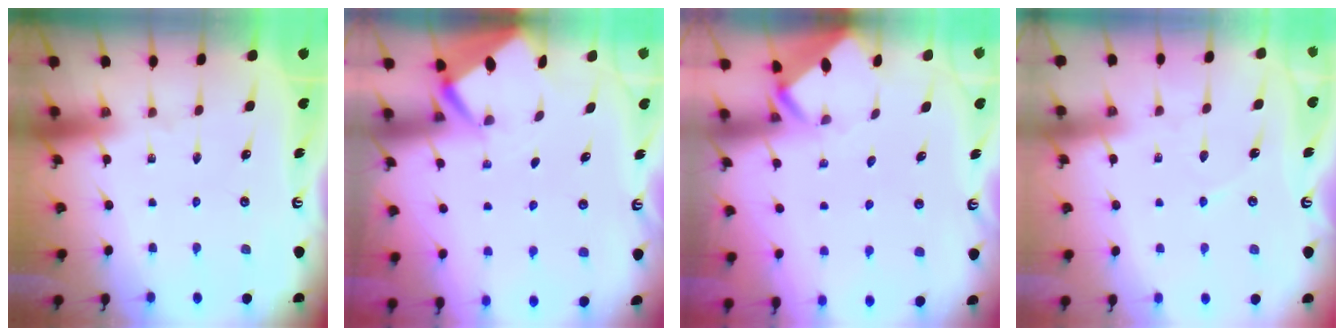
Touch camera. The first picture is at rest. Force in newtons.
{"total": 2.7, "press": 2.7, "slide": 0.3}
{"total": 2.9, "press": 2.9, "slide": 0.1}
{"total": 2.6, "press": 2.5, "slide": 0.3}